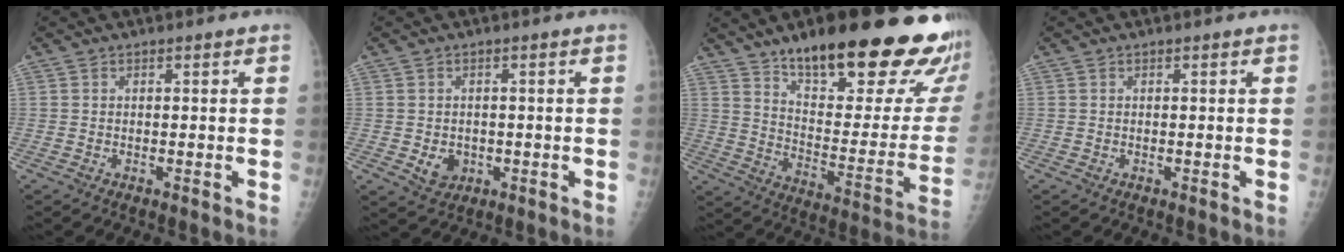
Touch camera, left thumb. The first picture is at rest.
{"total": 3.5, "force": [-0.6, 3.0, 1.8], "torque": [-0.014, -0.001, 0.002]}
{"total": 31.6, "force": [21.2, 8.7, 21.7], "torque": [-0.242, -0.088, 0.306]}
{"total": 0.0}